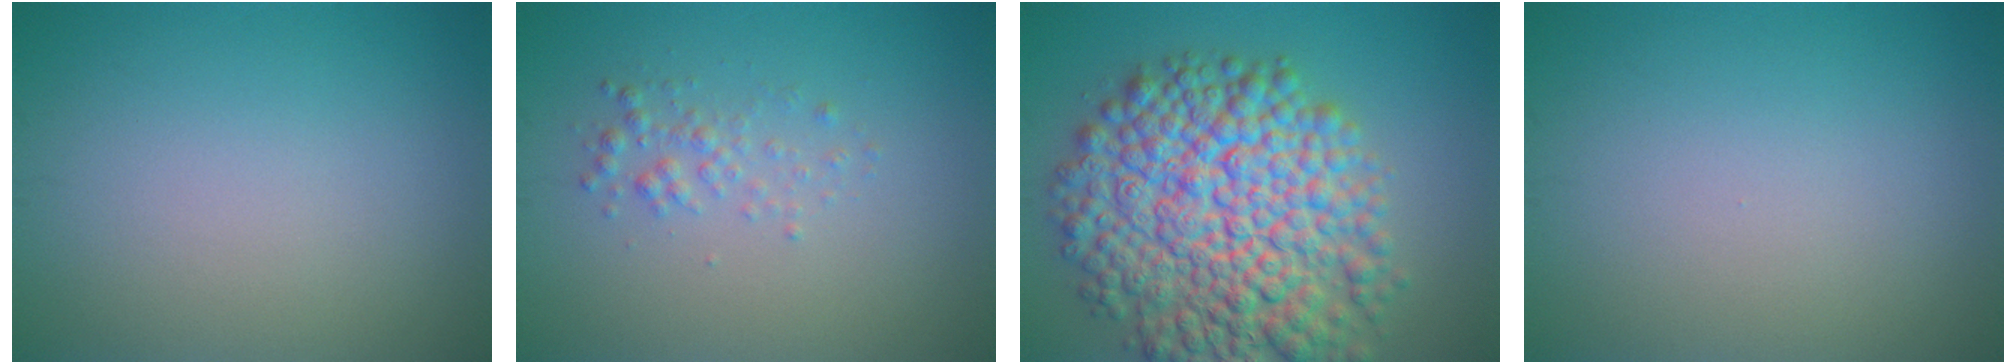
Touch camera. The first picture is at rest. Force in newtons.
{"total": 1.5, "press": 1.5, "slide": 0.1}
{"total": 12.7, "press": 12.7, "slide": 0.4}
{"total": 0.0}